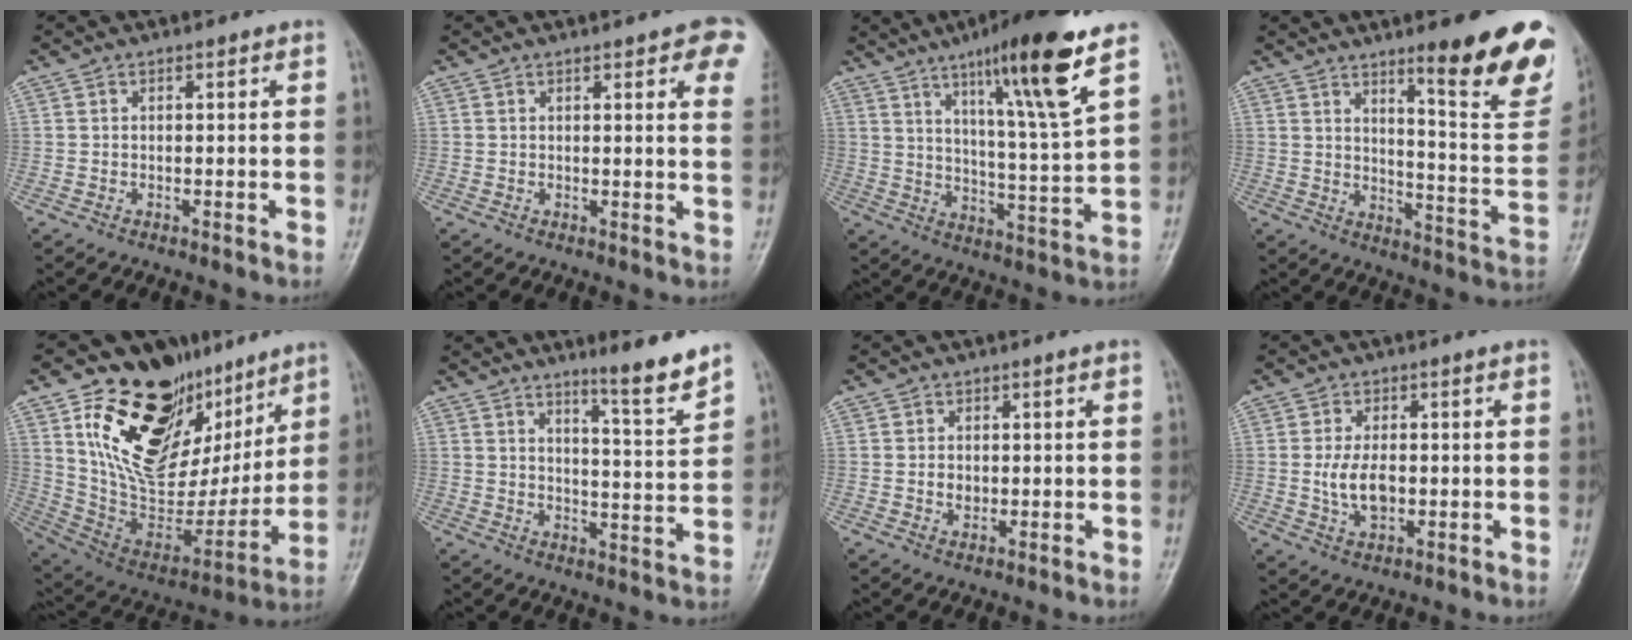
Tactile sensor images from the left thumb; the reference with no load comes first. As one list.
[{"total": 9.2, "force": [4.7, 2.4, 7.6], "torque": [-0.063, -0.009, 0.046]}, {"total": 17.2, "force": [10.0, 1.3, 13.9], "torque": [-0.213, -0.054, 0.161]}, {"total": 19.4, "force": [11.7, 3.6, 15.1], "torque": [-0.150, -0.076, 0.165]}, {"total": 30.2, "force": [15.1, 17.1, 19.8], "torque": [-0.272, -0.038, 0.273]}, {"total": 8.1, "force": [6.5, -0.1, 4.9], "torque": [-0.068, -0.063, 0.099]}, {"total": 2.3, "force": [-0.1, 1.9, 1.2], "torque": [-0.007, 0.005, 0.000]}, {"total": 6.2, "force": [-0.5, 3.8, 4.8], "torque": [-0.083, 0.000, -0.007]}]